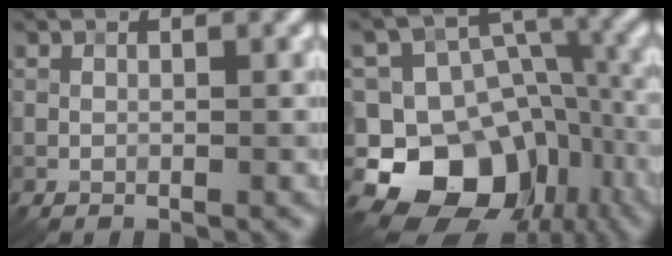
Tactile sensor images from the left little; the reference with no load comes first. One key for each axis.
{"total": 14.0, "fx": -6.9, "fy": 10.8, "fz": 5.8, "tx": -0.112, "ty": 0.017, "tz": -0.119}